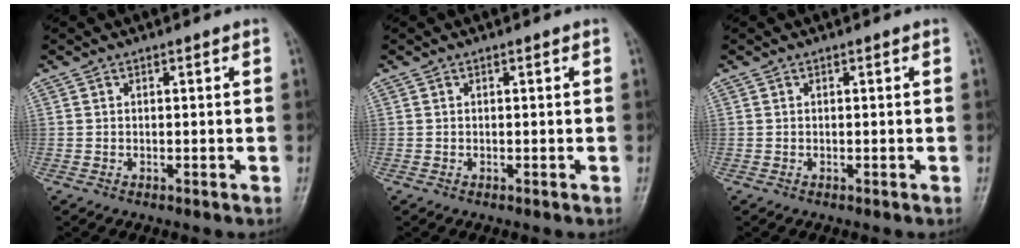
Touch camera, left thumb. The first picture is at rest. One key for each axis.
{"total": 0.0}
{"total": 0.0}